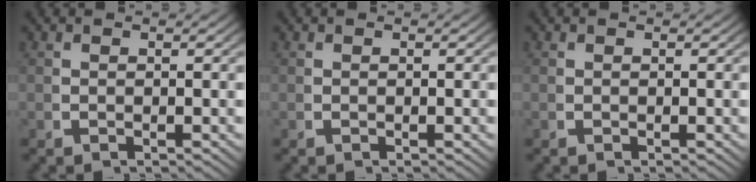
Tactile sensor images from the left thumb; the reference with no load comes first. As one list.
[{"total": 0.0}, {"total": 0.0}]